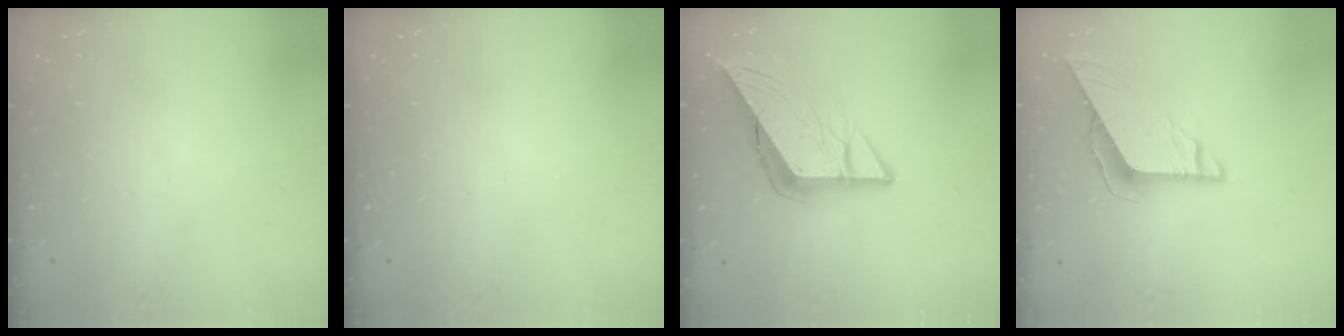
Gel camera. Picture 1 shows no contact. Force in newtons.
{"total": 0.0}
{"total": 11.6, "press": 11.5, "slide": 1.4}
{"total": 7.6, "press": 7.6, "slide": 0.2}